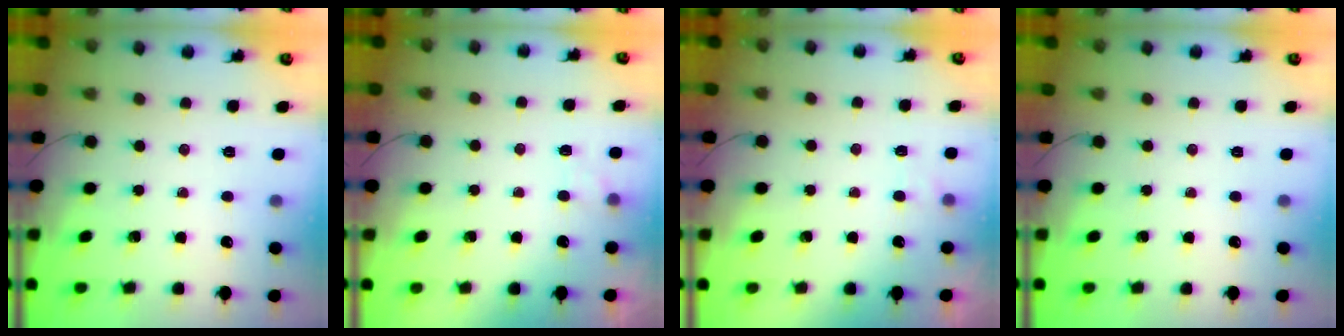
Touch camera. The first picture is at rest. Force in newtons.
{"total": 2.4, "press": 1.9, "slide": 1.4}
{"total": 1.4, "press": 1.0, "slide": 1.0}
{"total": 0.0}